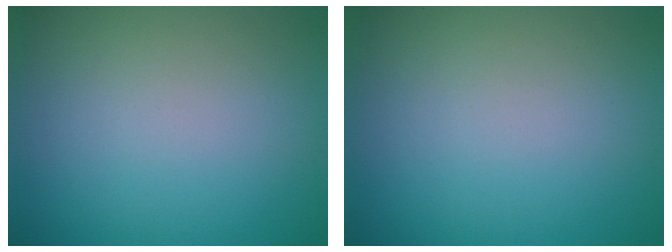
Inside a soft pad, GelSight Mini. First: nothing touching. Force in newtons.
{"total": 0.0}